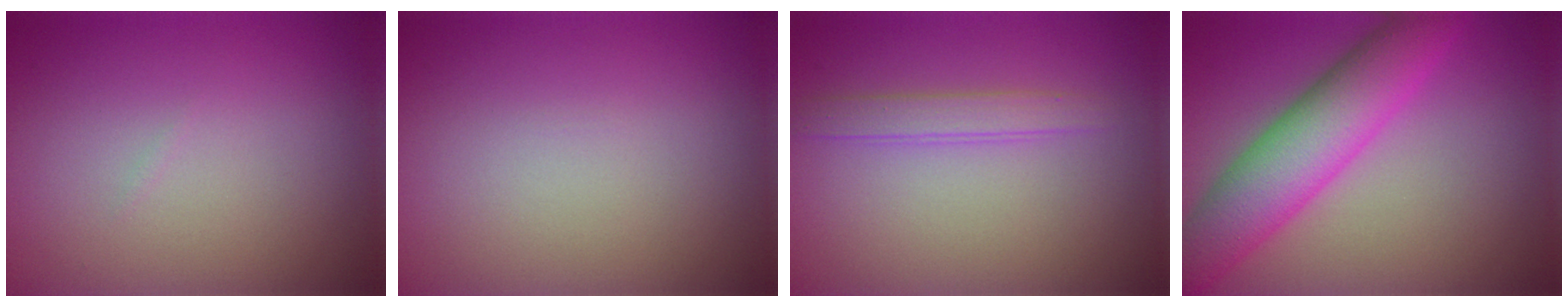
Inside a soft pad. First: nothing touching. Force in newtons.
{"total": 0.0}
{"total": 1.8, "press": 1.8, "slide": 0.1}
{"total": 7.5, "press": 7.5, "slide": 0.2}